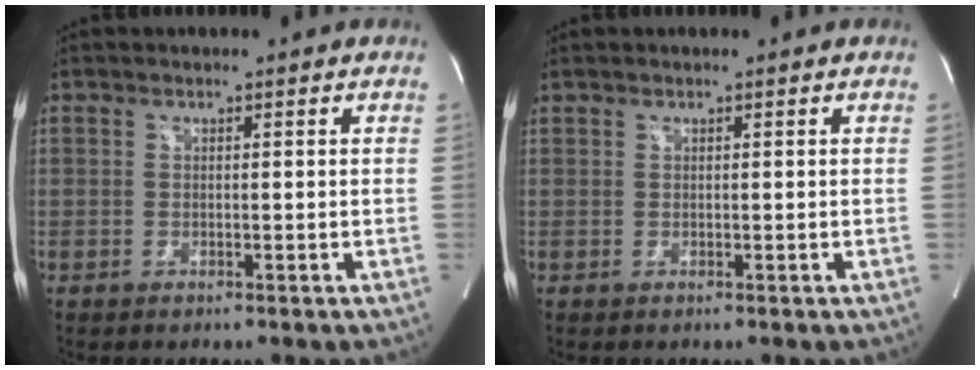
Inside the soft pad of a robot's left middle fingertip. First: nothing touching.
{"total": 0.0}